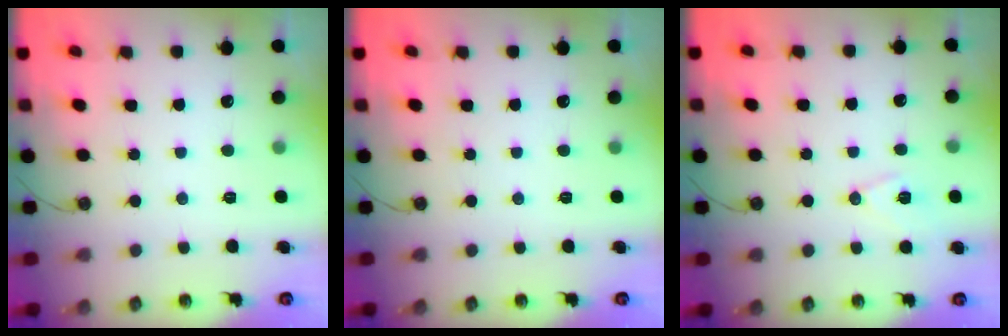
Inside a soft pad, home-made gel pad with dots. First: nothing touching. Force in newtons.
{"total": 0.0}
{"total": 8.7, "press": 7.9, "slide": 3.7}